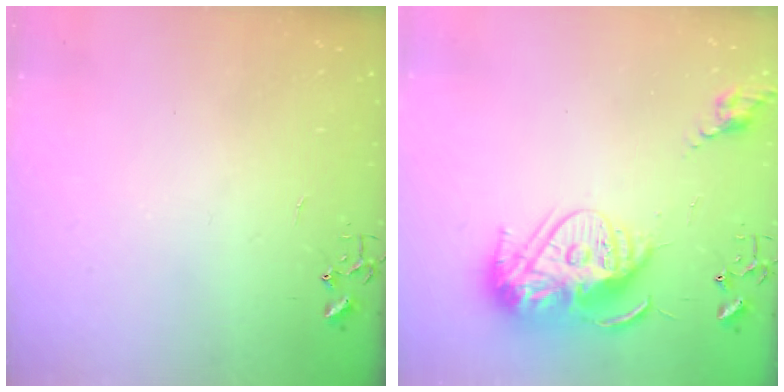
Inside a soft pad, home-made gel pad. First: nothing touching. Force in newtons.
{"total": 16.1, "press": 16.0, "slide": 1.7}